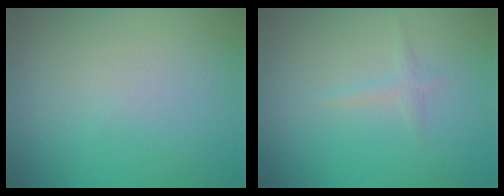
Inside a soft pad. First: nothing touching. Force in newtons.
{"total": 1.0, "press": 1.0, "slide": 0.1}